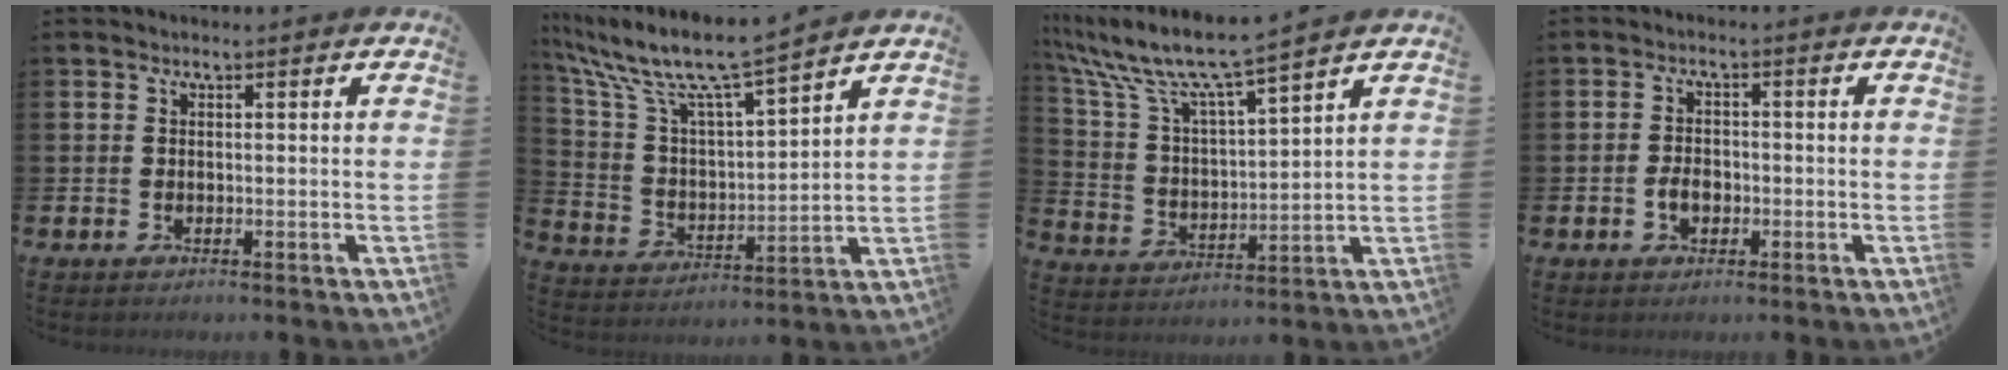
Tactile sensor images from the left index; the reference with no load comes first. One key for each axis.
{"total": 9.9, "fx": 8.7, "fy": 0.8, "fz": 4.5, "tx": -0.128, "ty": -0.055, "tz": 0.147}
{"total": 8.4, "fx": 7.6, "fy": 0.5, "fz": 3.6, "tx": -0.108, "ty": -0.048, "tz": 0.126}
{"total": 2.6, "fx": -0.8, "fy": 1.8, "fz": 1.7, "tx": -0.022, "ty": -0.001, "tz": -0.019}